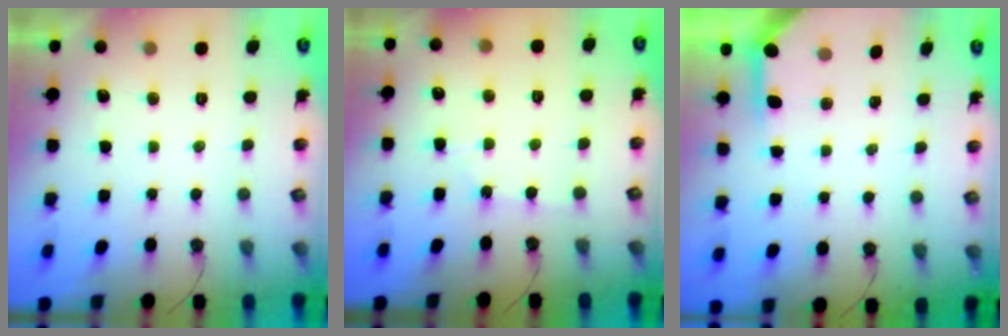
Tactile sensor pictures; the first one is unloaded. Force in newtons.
{"total": 4.6, "press": 4.6, "slide": 0.7}
{"total": 3.8, "press": 3.8, "slide": 0.5}